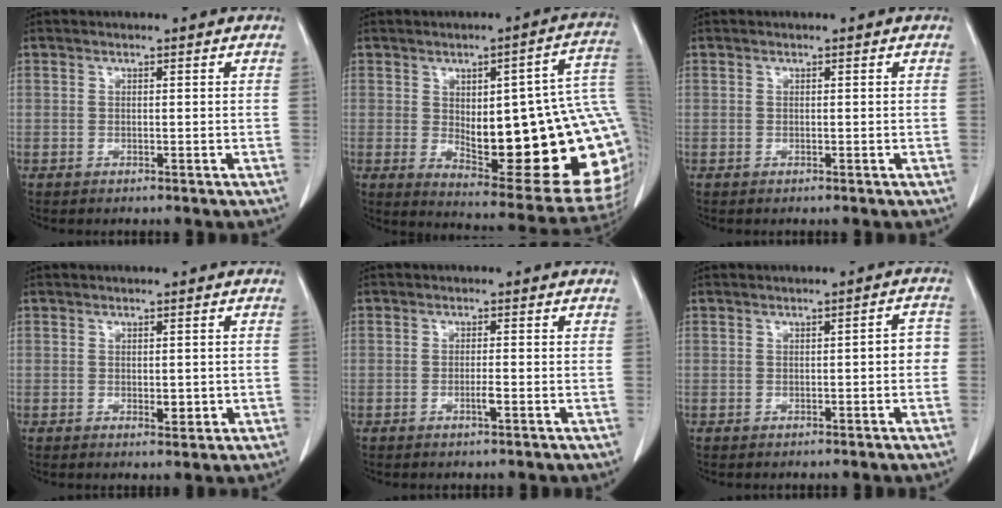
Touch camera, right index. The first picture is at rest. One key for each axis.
{"total": 26.5, "fx": 0.1, "fy": 6.1, "fz": 25.8, "tx": -0.259, "ty": 0.011, "tz": 0.017}
{"total": 0.0}
{"total": 2.2, "fx": -0.3, "fy": 1.1, "fz": 1.9, "tx": -0.023, "ty": -0.002, "tz": 0.002}
{"total": 1.6, "fx": -0.6, "fy": 0.1, "fz": 1.5, "tx": -0.028, "ty": -0.001, "tz": -0.012}
{"total": 2.6, "fx": -0.4, "fy": 0.7, "fz": 2.5, "tx": -0.025, "ty": 0.010, "tz": -0.006}